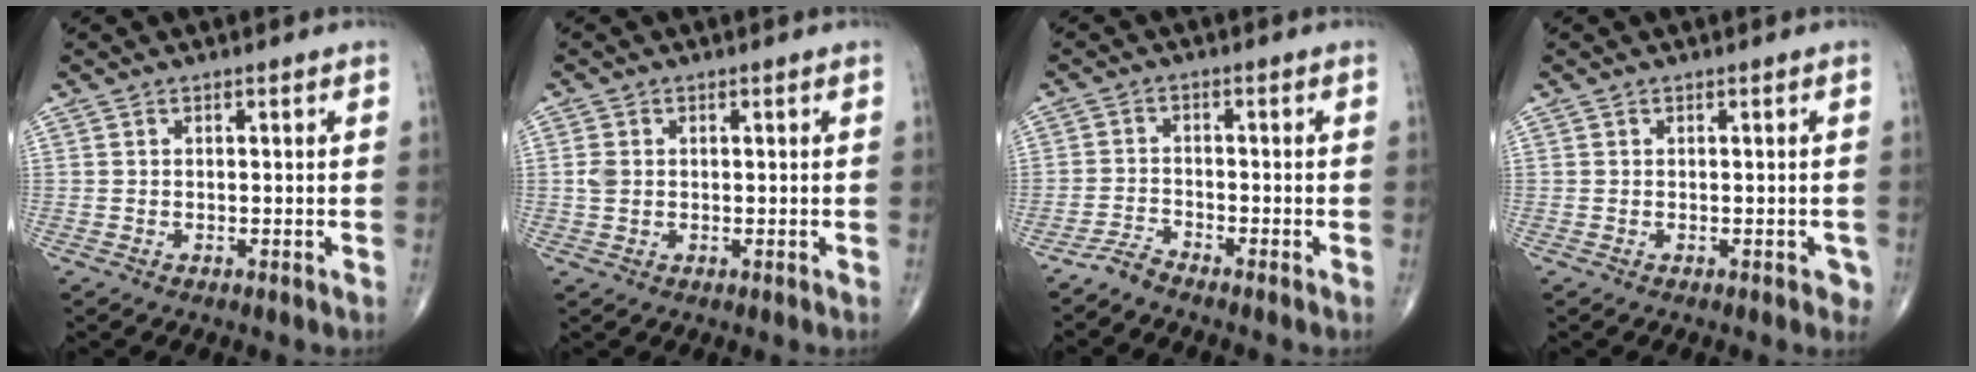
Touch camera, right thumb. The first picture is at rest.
{"total": 2.1, "force": [0.2, 1.6, 1.3], "torque": [-0.027, 0.002, 0.003]}
{"total": 2.4, "force": [-2.4, 0.0, 0.2], "torque": [-0.006, -0.002, -0.054]}
{"total": 1.4, "force": [-0.4, 1.1, 0.9], "torque": [0.002, 0.003, -0.006]}